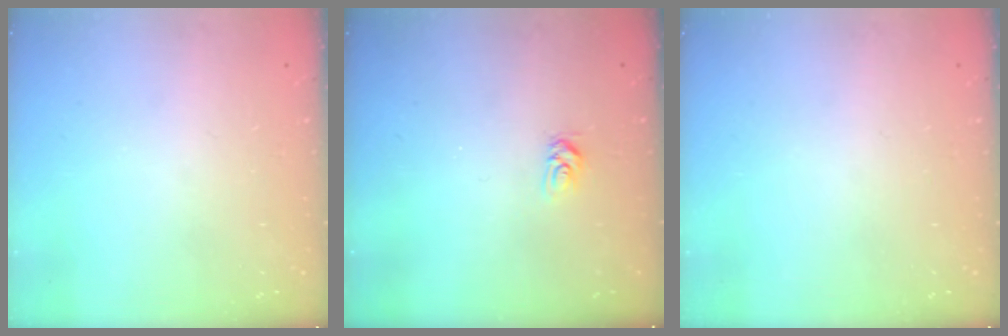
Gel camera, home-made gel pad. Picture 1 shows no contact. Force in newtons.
{"total": 3.6, "press": 3.6, "slide": 0.5}
{"total": 0.0}